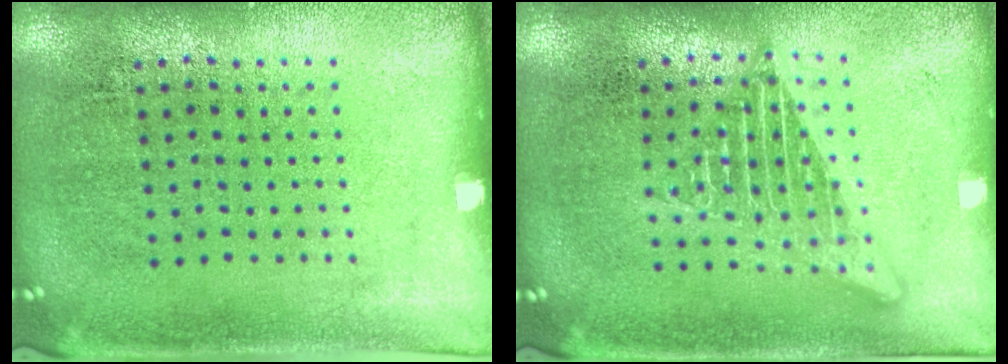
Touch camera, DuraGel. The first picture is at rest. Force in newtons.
{"total": 2.7, "press": 2.7, "slide": 0.3}